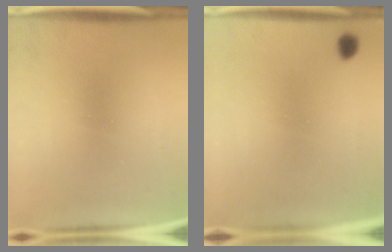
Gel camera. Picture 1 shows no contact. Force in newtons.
{"total": 2.9}